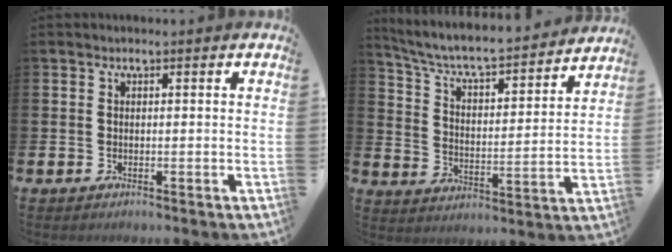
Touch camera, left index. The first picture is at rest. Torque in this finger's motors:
{"motor_torque": [0.97, -1.17, 0.53, 0.18]}